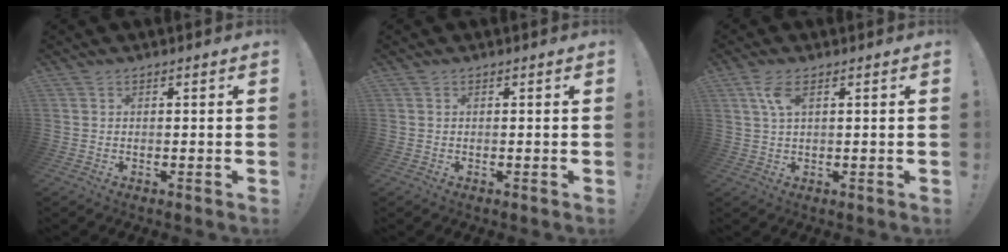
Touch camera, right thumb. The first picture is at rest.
{"total": 0.0}
{"total": 4.7, "force": [1.8, 1.8, 3.9], "torque": [-0.073, 0.001, 0.031]}